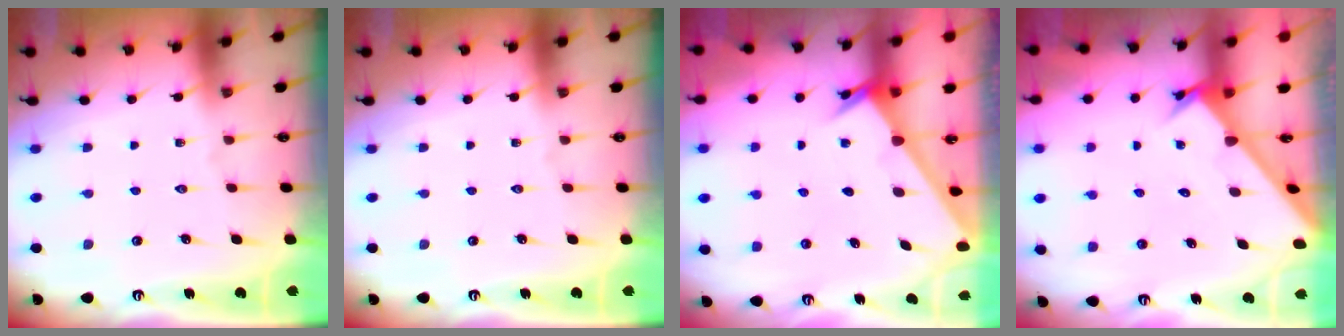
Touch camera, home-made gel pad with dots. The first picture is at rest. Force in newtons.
{"total": 0.0}
{"total": 2.5, "press": 2.5, "slide": 0.2}
{"total": 2.7, "press": 2.7, "slide": 0.3}